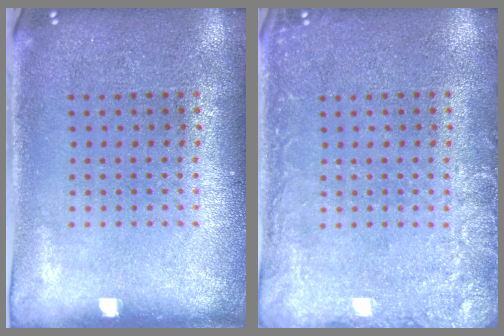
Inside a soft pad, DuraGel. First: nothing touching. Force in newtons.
{"total": 2.6, "press": 2.6, "slide": 0.3}